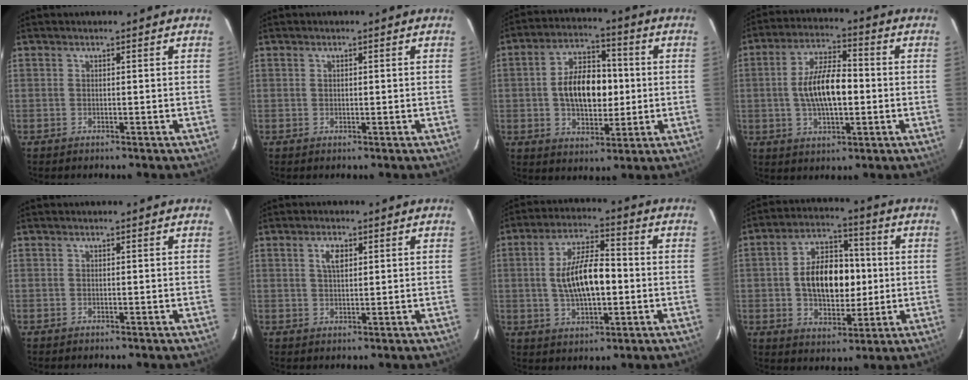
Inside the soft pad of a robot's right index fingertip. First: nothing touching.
{"total": 0.7, "force": [0.2, 0.5, 0.4], "torque": [-0.006, 0.002, 0.004]}
{"total": 12.4, "force": [-0.1, 7.4, 10.0], "torque": [-0.180, 0.024, 0.004]}
{"total": 11.4, "force": [-0.6, 4.8, 10.3], "torque": [-0.196, 0.008, -0.009]}
{"total": 0.0}
{"total": 3.2, "force": [1.2, 1.6, 2.5], "torque": [-0.046, 0.006, 0.023]}
{"total": 12.0, "force": [-0.6, 5.0, 10.8], "torque": [-0.205, 0.008, -0.005]}
{"total": 13.5, "force": [0.0, 8.5, 10.5], "torque": [-0.187, 0.028, 0.009]}